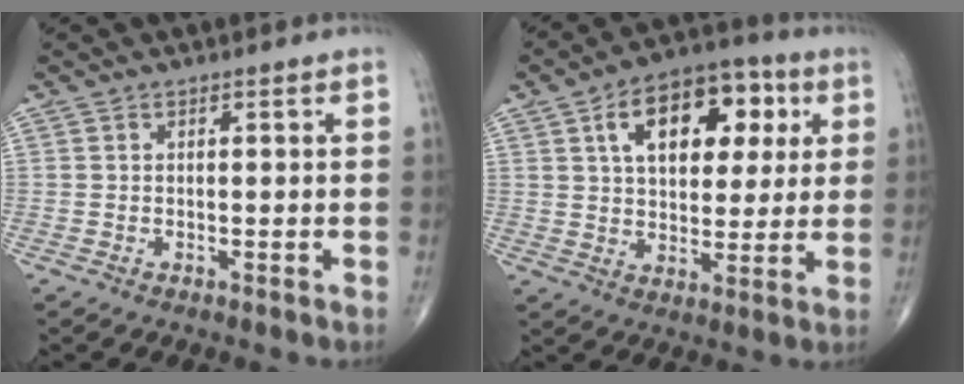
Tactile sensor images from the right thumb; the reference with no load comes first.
{"total": 16.7, "force": [5.7, 9.9, 12.2], "torque": [-0.143, 0.003, 0.084]}